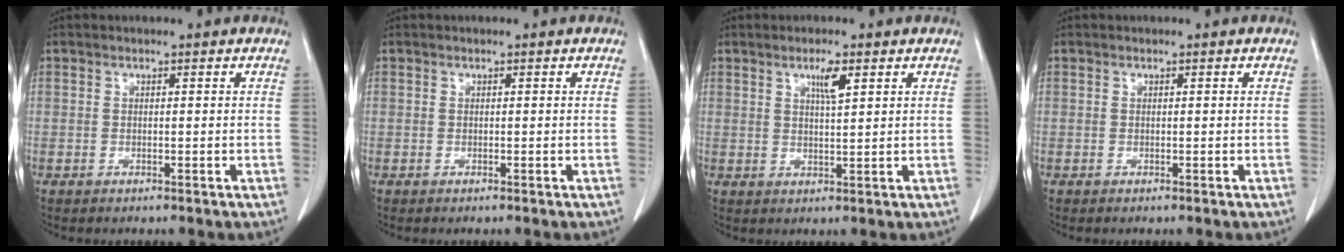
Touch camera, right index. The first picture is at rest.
{"total": 0.0}
{"total": 3.3, "force": [1.7, 0.3, 2.8], "torque": [-0.051, -0.003, 0.029]}
{"total": 0.0}